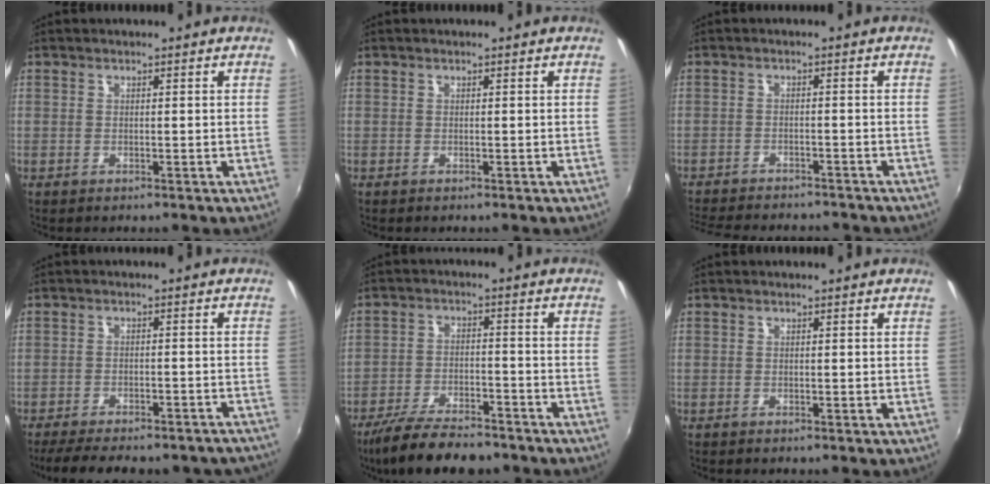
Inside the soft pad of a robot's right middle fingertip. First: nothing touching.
{"total": 0.0}
{"total": 13.0, "force": [-11.5, 3.4, 5.0], "torque": [-0.118, -0.021, -0.172]}
{"total": 17.3, "force": [-15.1, 4.3, 7.1], "torque": [-0.143, -0.012, -0.190]}
{"total": 13.7, "force": [-11.3, 3.8, 6.8], "torque": [-0.149, -0.026, -0.189]}
{"total": 0.0}